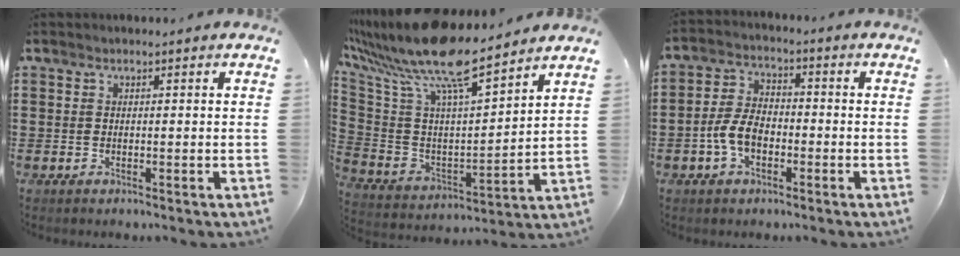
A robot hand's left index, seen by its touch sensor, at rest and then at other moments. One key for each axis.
{"total": 12.1, "fx": 10.0, "fy": 1.4, "fz": 6.6, "tx": -0.166, "ty": -0.069, "tz": 0.169}
{"total": 6.0, "fx": -2.2, "fy": 3.3, "fz": 4.4, "tx": -0.111, "ty": 0.000, "tz": -0.049}